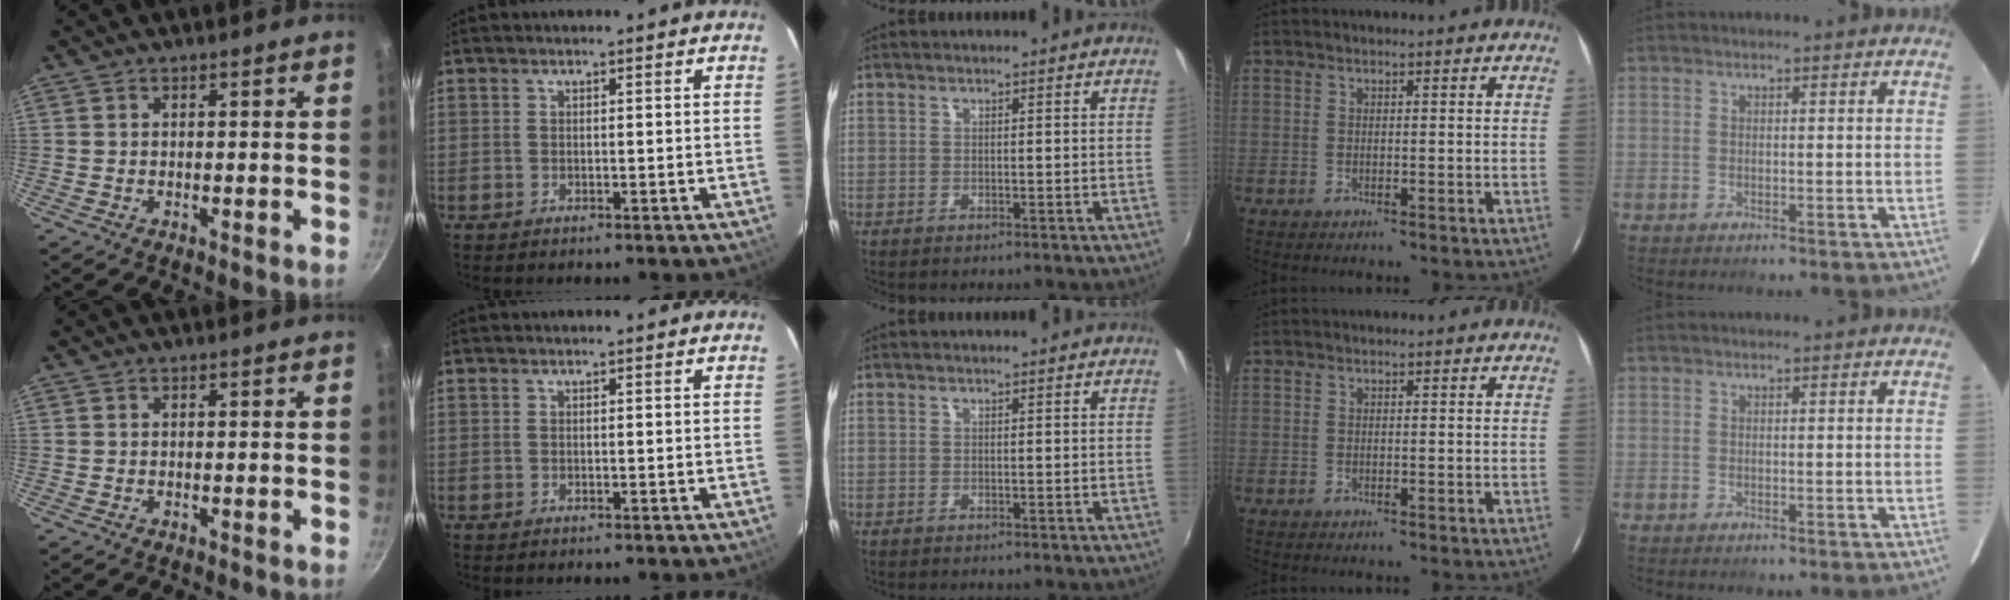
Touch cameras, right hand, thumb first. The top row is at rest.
{}